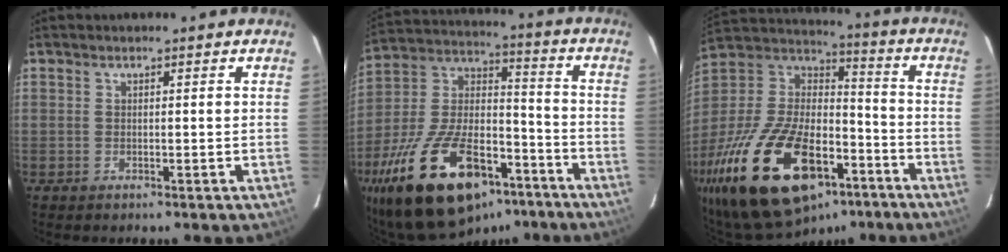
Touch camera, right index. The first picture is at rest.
{"total": 28.7, "force": [-17.6, 13.2, 18.4], "torque": [-0.358, 0.001, -0.283]}
{"total": 32.6, "force": [-18.5, 15.8, 21.7], "torque": [-0.439, -0.020, -0.299]}